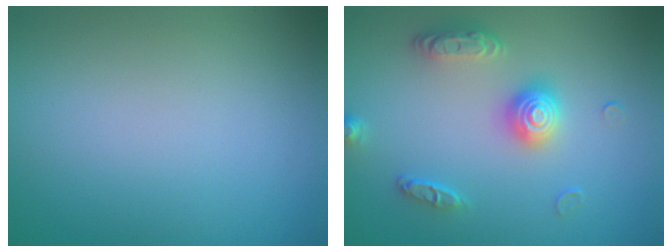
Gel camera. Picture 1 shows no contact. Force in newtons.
{"total": 3.5, "press": 3.0, "slide": 1.8}